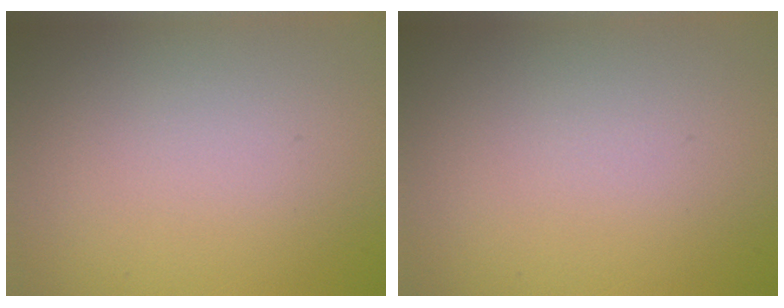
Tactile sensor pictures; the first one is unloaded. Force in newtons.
{"total": 0.0}